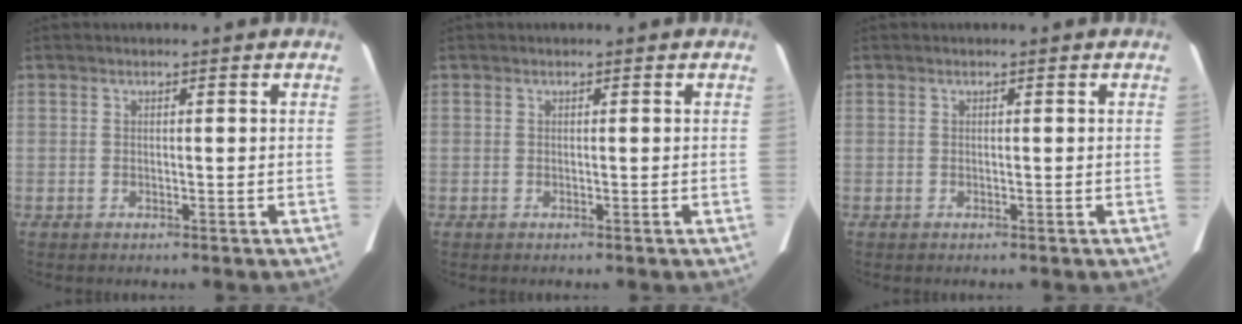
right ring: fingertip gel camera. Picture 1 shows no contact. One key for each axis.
{"total": 0.0}
{"total": 0.0}